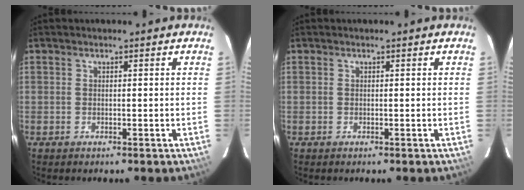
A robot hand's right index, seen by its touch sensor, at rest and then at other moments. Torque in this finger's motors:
{"motor_torque": [0.00, 0.00, 0.02, 0.01]}